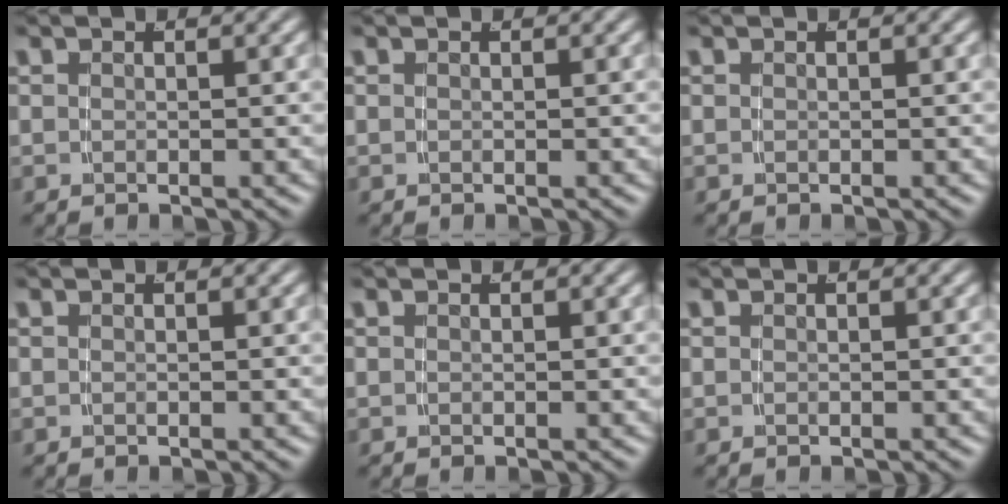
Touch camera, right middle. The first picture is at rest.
{"total": 0.0}
{"total": 0.0}
{"total": 0.0}
{"total": 0.0}
{"total": 0.0}